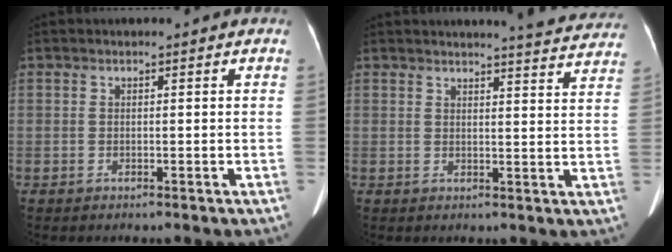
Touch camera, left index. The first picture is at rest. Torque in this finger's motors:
{"motor_torque": [0.21, -0.22, 0.02, 0.01]}